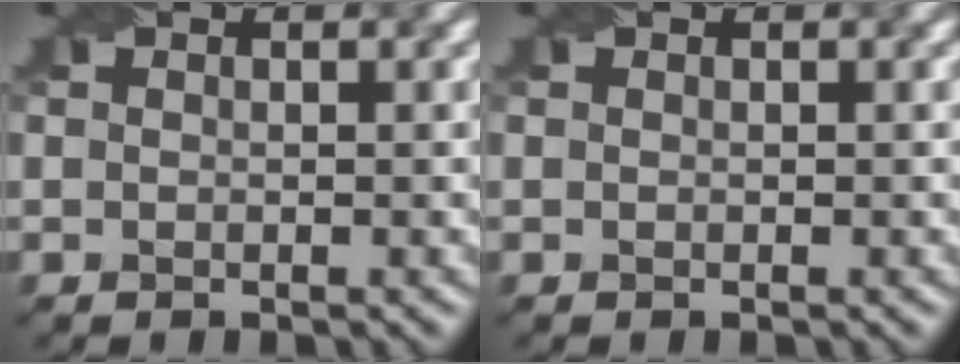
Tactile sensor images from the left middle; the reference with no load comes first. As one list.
[{"total": 0.0}]